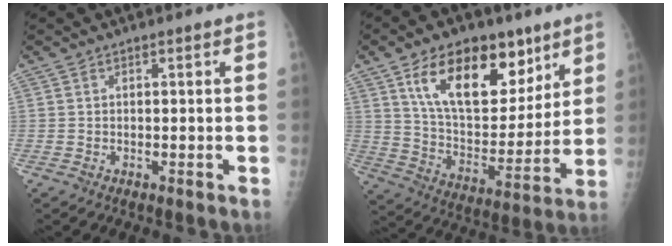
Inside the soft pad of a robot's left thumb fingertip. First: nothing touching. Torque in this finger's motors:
{"motor_torque": [1.98, 2.00, 1.40, -1.14, 0.14]}